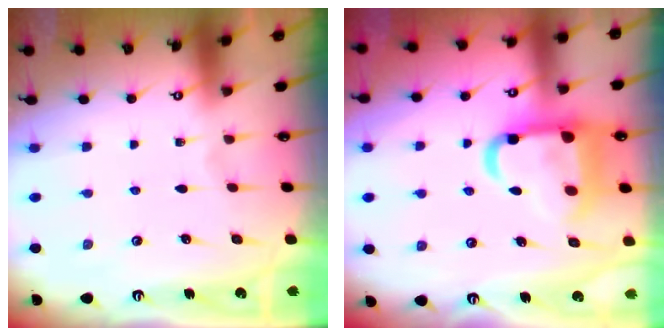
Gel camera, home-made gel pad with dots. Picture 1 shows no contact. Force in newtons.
{"total": 15.1, "press": 15.0, "slide": 1.9}